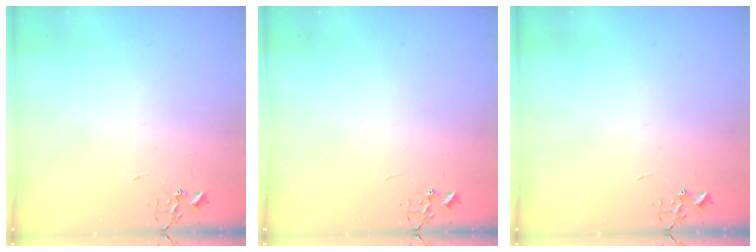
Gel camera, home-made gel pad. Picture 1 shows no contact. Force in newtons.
{"total": 0.0}
{"total": 0.0}